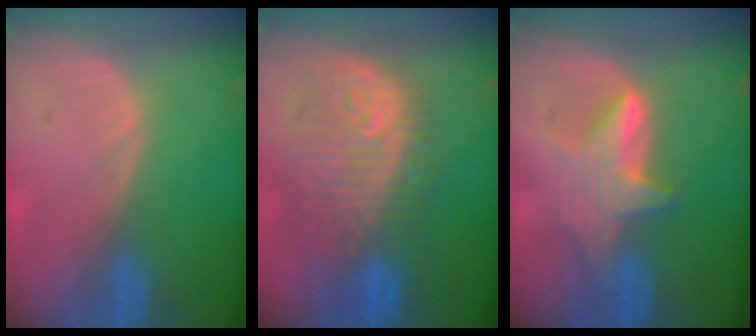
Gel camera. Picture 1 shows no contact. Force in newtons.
{"total": 11.3, "press": 10.6, "slide": 3.9}
{"total": 6.1, "press": 6.0, "slide": 0.5}